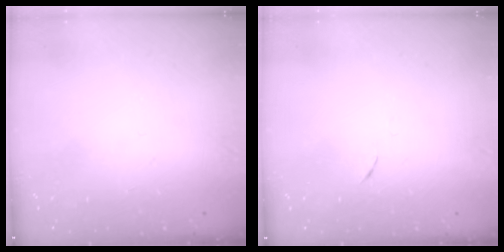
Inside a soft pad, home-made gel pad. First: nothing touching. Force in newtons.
{"total": 3.2, "press": 3.1, "slide": 0.4}